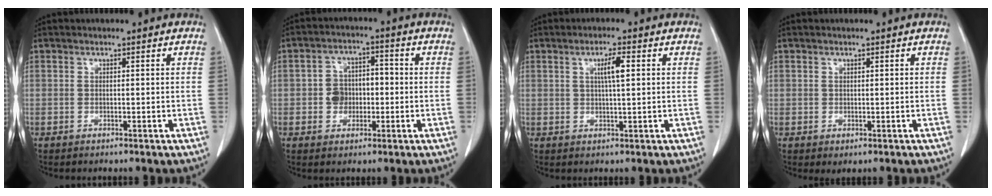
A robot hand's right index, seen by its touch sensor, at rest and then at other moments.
{"total": 5.3, "force": [-0.9, 4.3, 3.0], "torque": [-0.054, 0.023, -0.015]}
{"total": 3.5, "force": [1.0, 0.2, 3.3], "torque": [-0.058, 0.002, 0.016]}
{"total": 0.9, "force": [0.1, 0.9, 0.2], "torque": [0.000, 0.001, 0.003]}